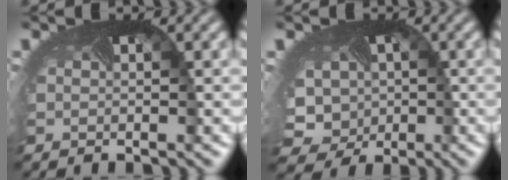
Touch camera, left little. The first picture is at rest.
{"total": 9.1, "force": [-1.9, 8.0, 4.0], "torque": [-0.080, -0.023, -0.045]}